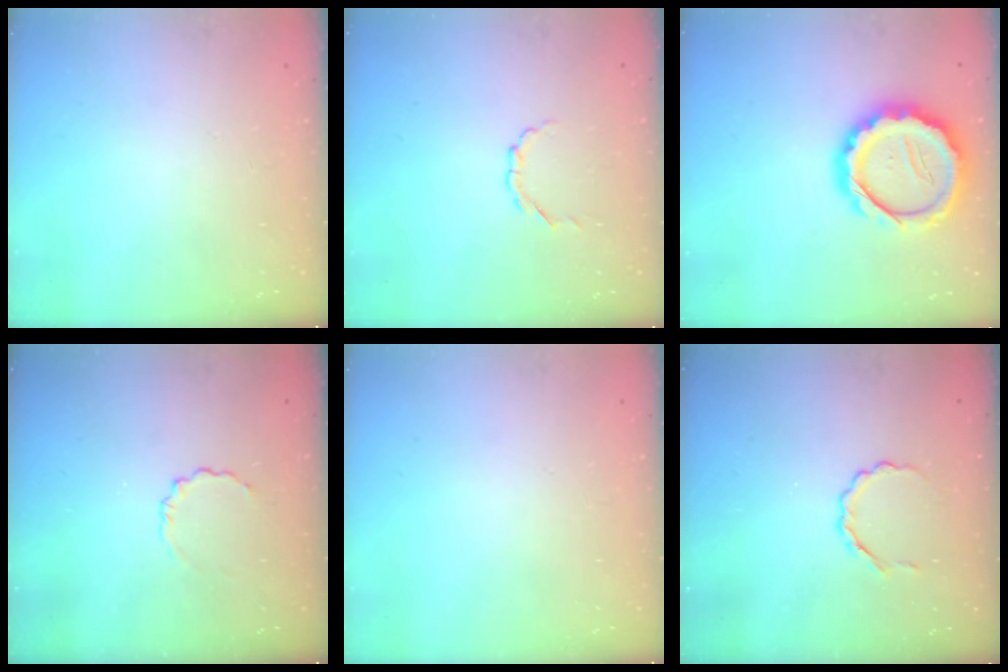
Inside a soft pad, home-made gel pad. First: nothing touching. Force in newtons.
{"total": 2.8, "press": 2.7, "slide": 0.8}
{"total": 16.2, "press": 16.0, "slide": 2.6}
{"total": 3.5, "press": 3.2, "slide": 1.2}
{"total": 0.0}
{"total": 3.5, "press": 3.4, "slide": 1.1}